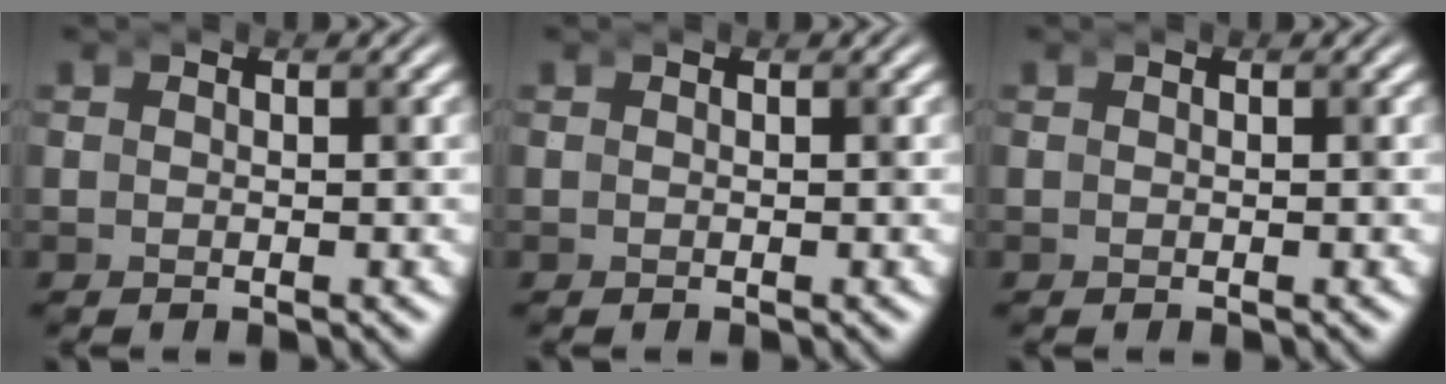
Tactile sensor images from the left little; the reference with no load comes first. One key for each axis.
{"total": 0.0}
{"total": 0.0}